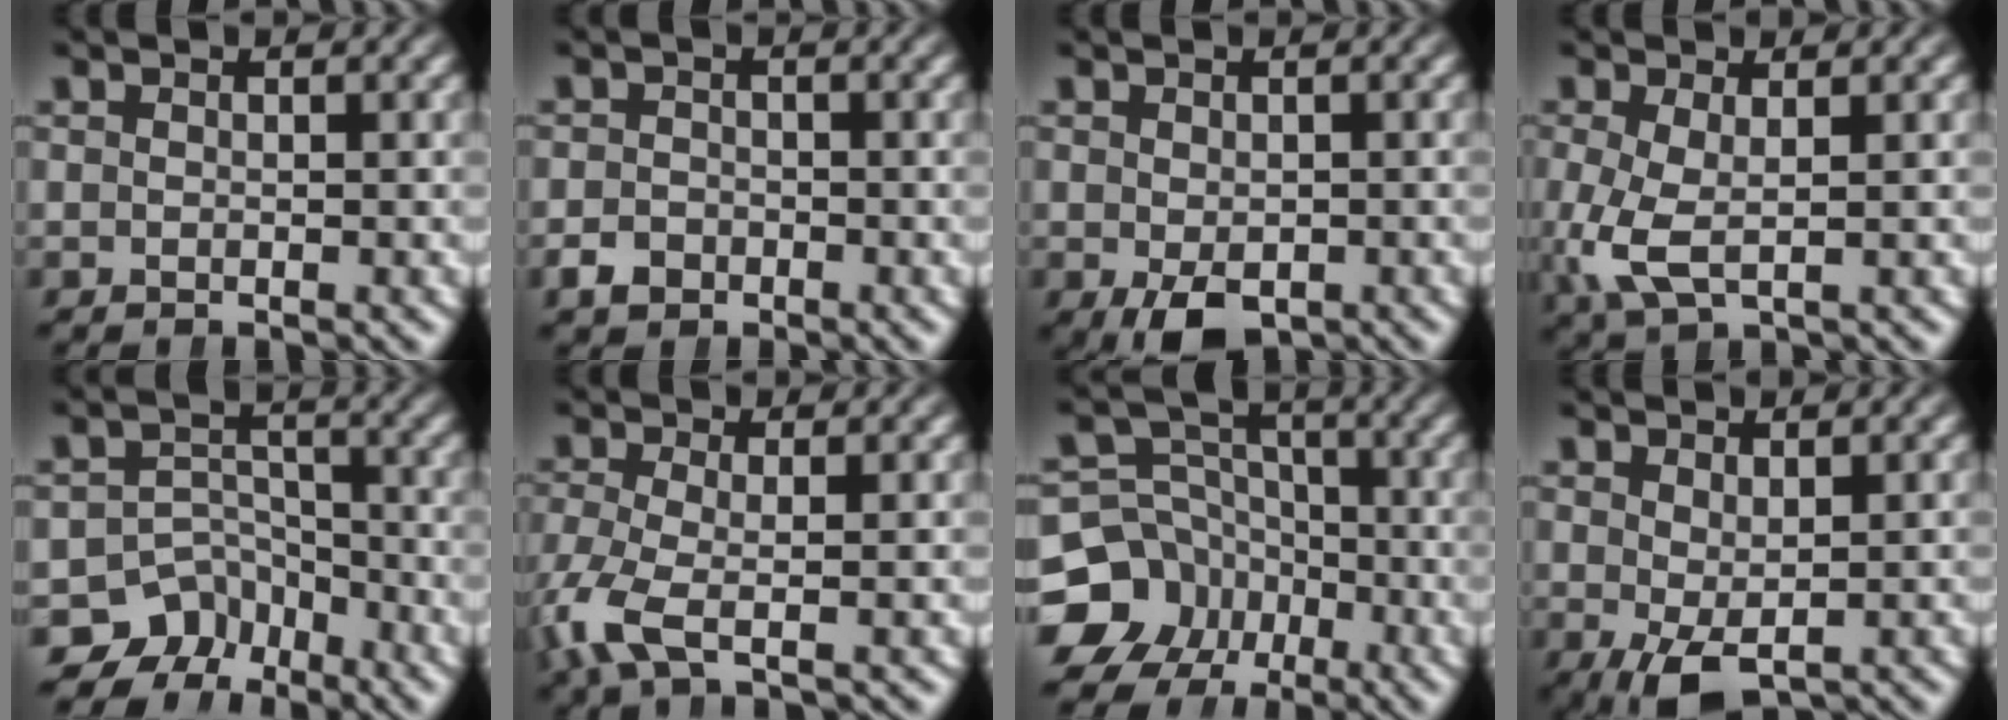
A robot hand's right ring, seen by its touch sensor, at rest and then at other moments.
{"total": 2.0, "force": [-1.5, 1.3, 0.3], "torque": [-0.002, -0.011, -0.023]}
{"total": 3.1, "force": [-1.7, 1.5, 2.1], "torque": [-0.039, -0.026, -0.009]}
{"total": 4.4, "force": [-0.8, 2.4, 3.6], "torque": [-0.101, -0.031, 0.004]}
{"total": 8.9, "force": [-4.8, 6.9, 2.8], "torque": [-0.037, -0.027, -0.083]}
{"total": 3.8, "force": [-1.2, 1.7, 3.1], "torque": [-0.090, -0.024, -0.011]}
{"total": 13.0, "force": [-3.8, 11.5, 4.6], "torque": [-0.078, -0.050, -0.065]}
{"total": 2.8, "force": [-0.9, 1.1, 2.3], "torque": [-0.045, -0.025, 0.005]}